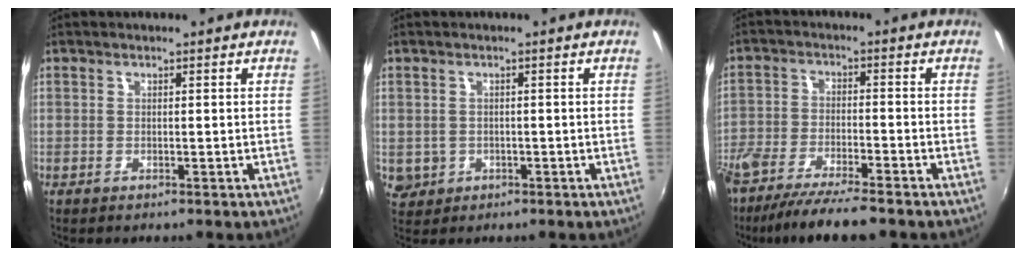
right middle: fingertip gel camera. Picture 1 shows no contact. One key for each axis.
{"total": 3.6, "fx": -0.4, "fy": 3.4, "fz": 1.2, "tx": -0.028, "ty": -0.002, "tz": 0.002}
{"total": 11.3, "fx": -9.2, "fy": 1.7, "fz": 6.2, "tx": -0.135, "ty": -0.027, "tz": -0.163}